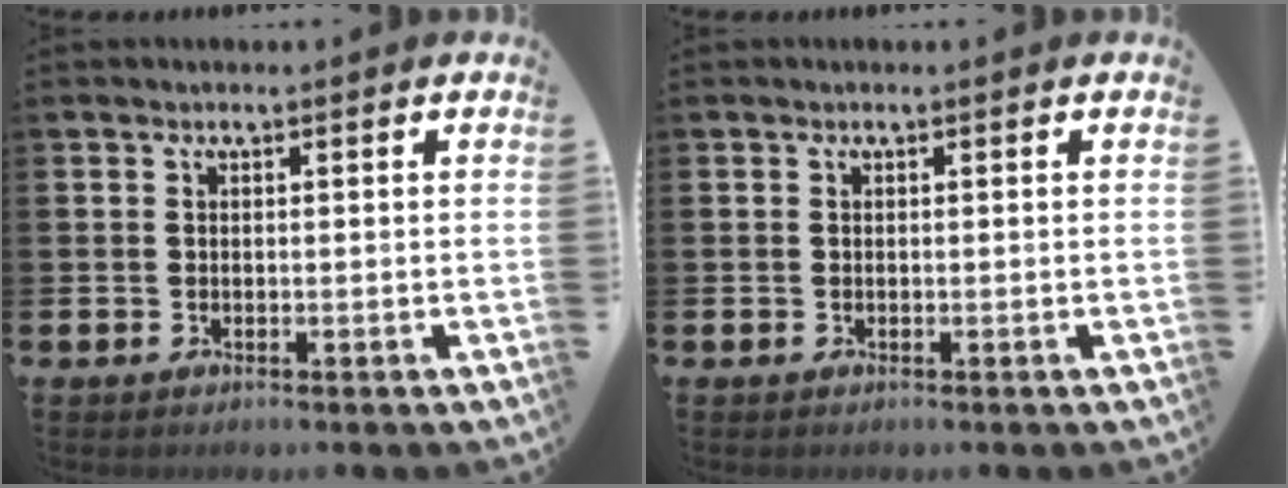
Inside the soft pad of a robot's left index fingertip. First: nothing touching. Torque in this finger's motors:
{"motor_torque": [0.00, 0.00, -0.01, 0.00]}